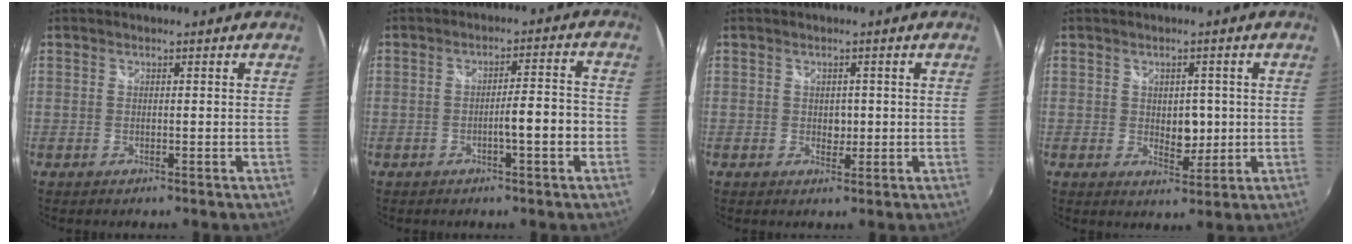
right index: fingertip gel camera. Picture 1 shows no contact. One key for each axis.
{"total": 5.6, "fx": -2.1, "fy": 0.4, "fz": 5.1, "tx": -0.082, "ty": 0.004, "tz": -0.027}
{"total": 2.0, "fx": -0.1, "fy": 1.7, "fz": 1.0, "tx": -0.013, "ty": -0.001, "tz": -0.001}
{"total": 4.5, "fx": 0.0, "fy": 3.2, "fz": 3.2, "tx": -0.047, "ty": -0.005, "tz": 0.003}